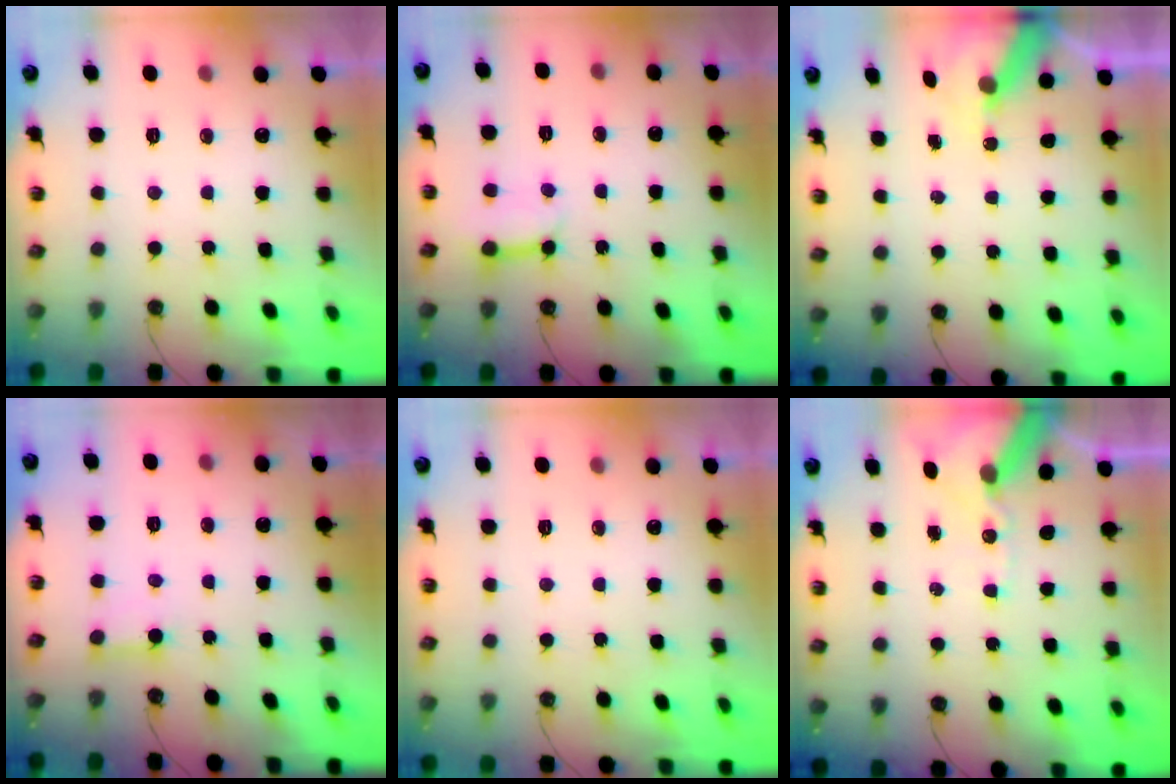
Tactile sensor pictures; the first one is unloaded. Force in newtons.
{"total": 6.8, "press": 6.7, "slide": 0.9}
{"total": 5.7, "press": 5.7, "slide": 0.7}
{"total": 2.5, "press": 2.5, "slide": 0.1}
{"total": 0.0}
{"total": 11.0, "press": 10.8, "slide": 1.6}